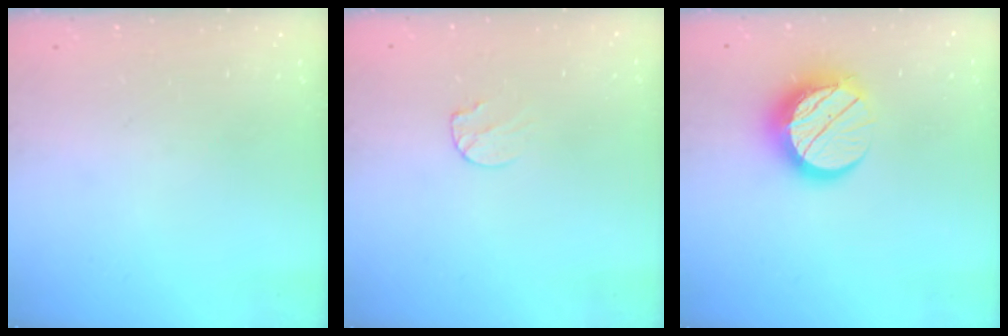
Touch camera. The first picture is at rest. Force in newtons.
{"total": 5.5, "press": 5.5, "slide": 0.6}
{"total": 12.3, "press": 12.2, "slide": 1.0}